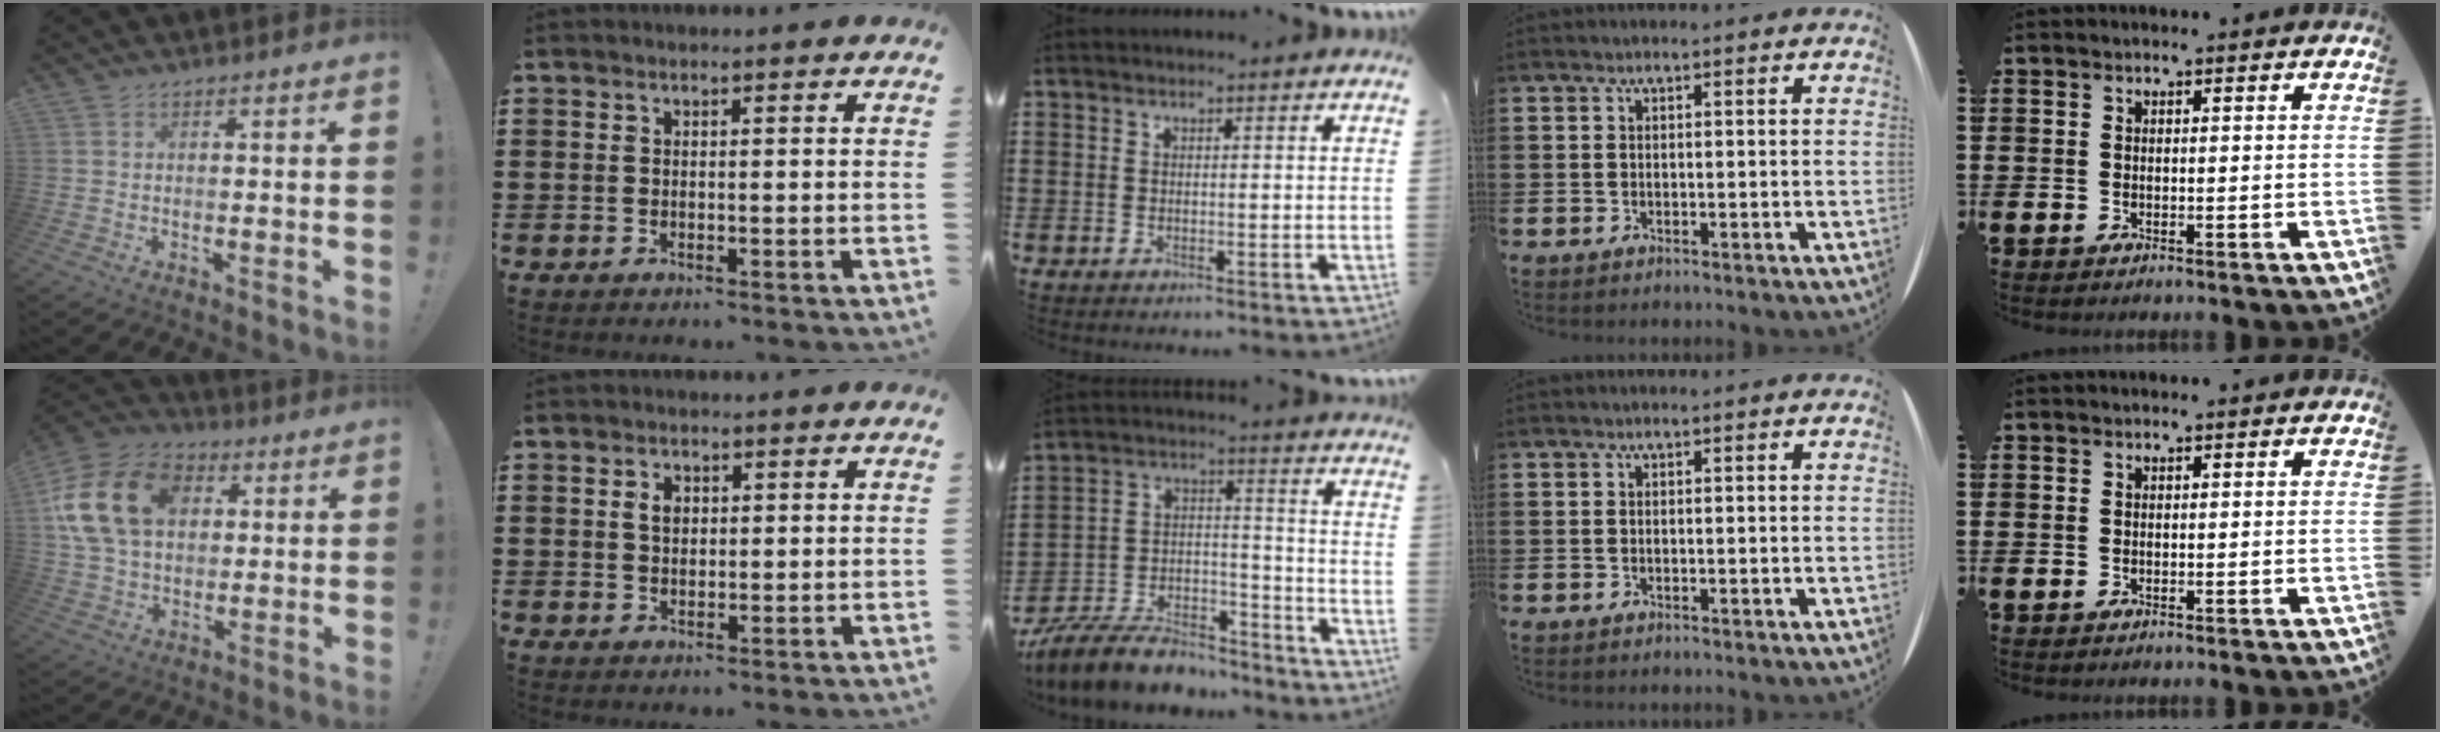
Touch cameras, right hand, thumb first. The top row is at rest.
{"thumb": {"total": 20.3, "force": [5.3, 14.6, 13.1], "torque": [-0.231, 0.001, 0.102]}, "index": {"total": 2.4, "force": [0.6, 1.6, 1.6], "torque": [-0.037, 0.009, 0.011]}, "middle": {"total": 10.2, "force": [-9.2, 2.7, 3.3], "torque": [-0.060, 0.029, -0.176]}}